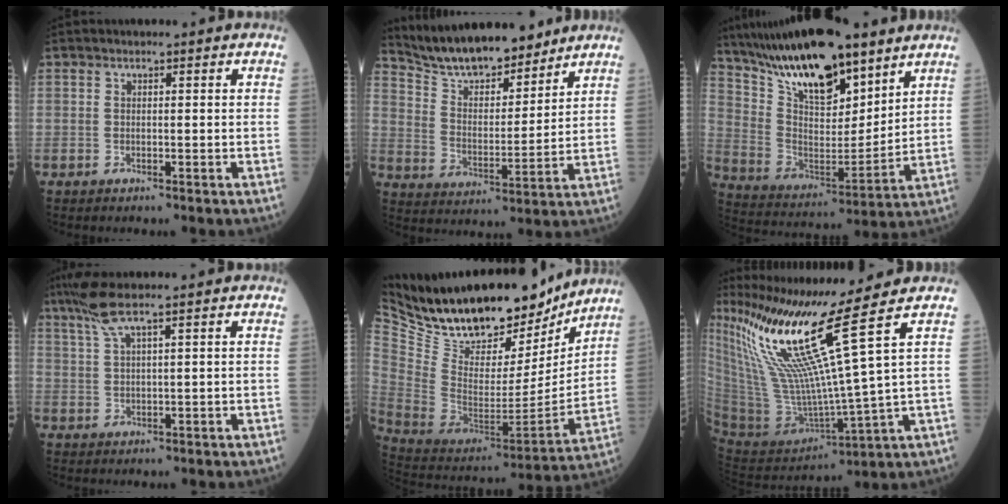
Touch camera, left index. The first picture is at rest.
{"total": 14.3, "force": [12.8, 3.3, 5.4], "torque": [-0.093, 0.002, 0.226]}
{"total": 19.6, "force": [14.3, 6.0, 11.9], "torque": [-0.221, 0.007, 0.263]}
{"total": 4.7, "force": [3.5, -0.5, 3.1], "torque": [-0.079, 0.008, 0.076]}
{"total": 26.3, "force": [21.7, 9.2, 11.6], "torque": [-0.220, -0.024, 0.345]}
{"total": 18.0, "force": [10.6, -3.0, 14.3], "torque": [-0.263, -0.028, 0.203]}